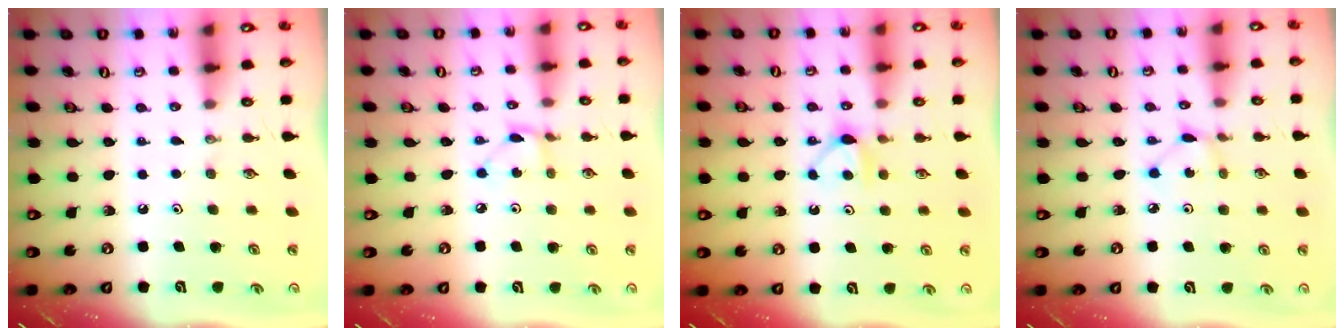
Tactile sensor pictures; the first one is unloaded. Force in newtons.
{"total": 2.0, "press": 2.0, "slide": 0.1}
{"total": 6.2, "press": 6.2, "slide": 0.5}
{"total": 2.0, "press": 2.0, "slide": 0.3}